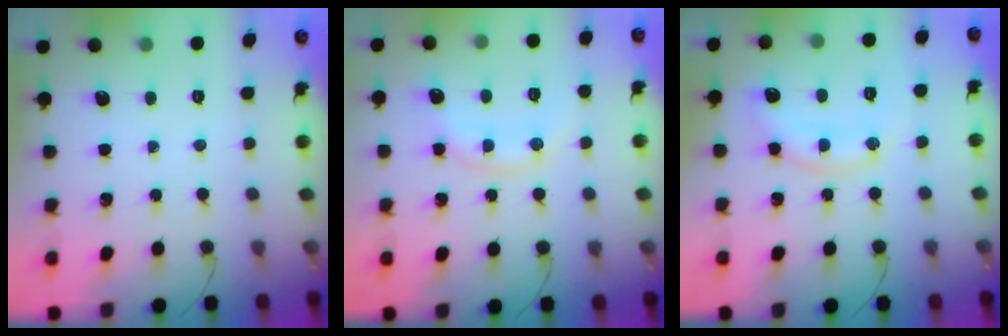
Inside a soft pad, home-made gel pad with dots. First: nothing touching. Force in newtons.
{"total": 10.8, "press": 10.8, "slide": 0.7}
{"total": 12.5, "press": 12.5, "slide": 0.4}